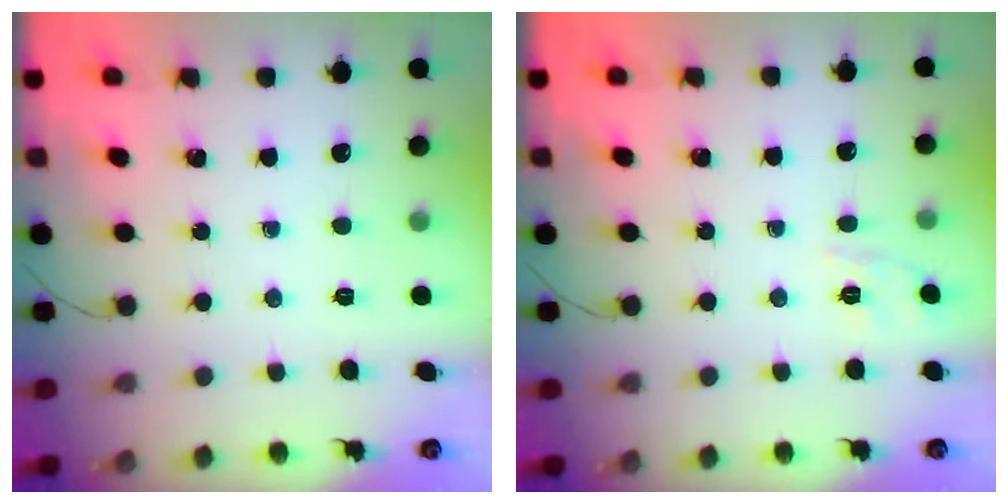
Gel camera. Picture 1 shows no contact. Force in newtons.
{"total": 1.8, "press": 0.5, "slide": 1.7}